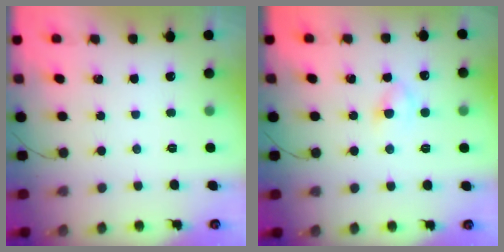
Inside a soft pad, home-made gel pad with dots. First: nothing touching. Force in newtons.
{"total": 3.0, "press": 2.7, "slide": 1.2}